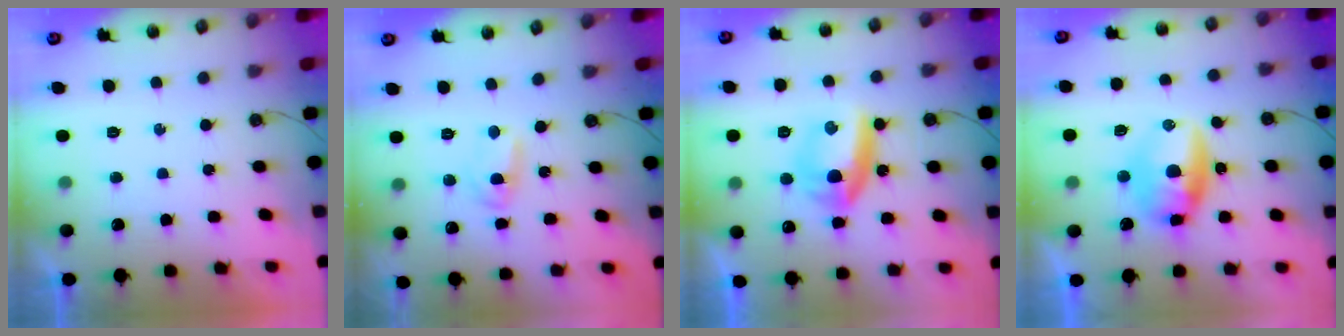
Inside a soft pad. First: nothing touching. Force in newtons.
{"total": 2.7, "press": 2.7, "slide": 0.2}
{"total": 10.6, "press": 10.5, "slide": 1.3}
{"total": 19.1, "press": 12.9, "slide": 14.1}